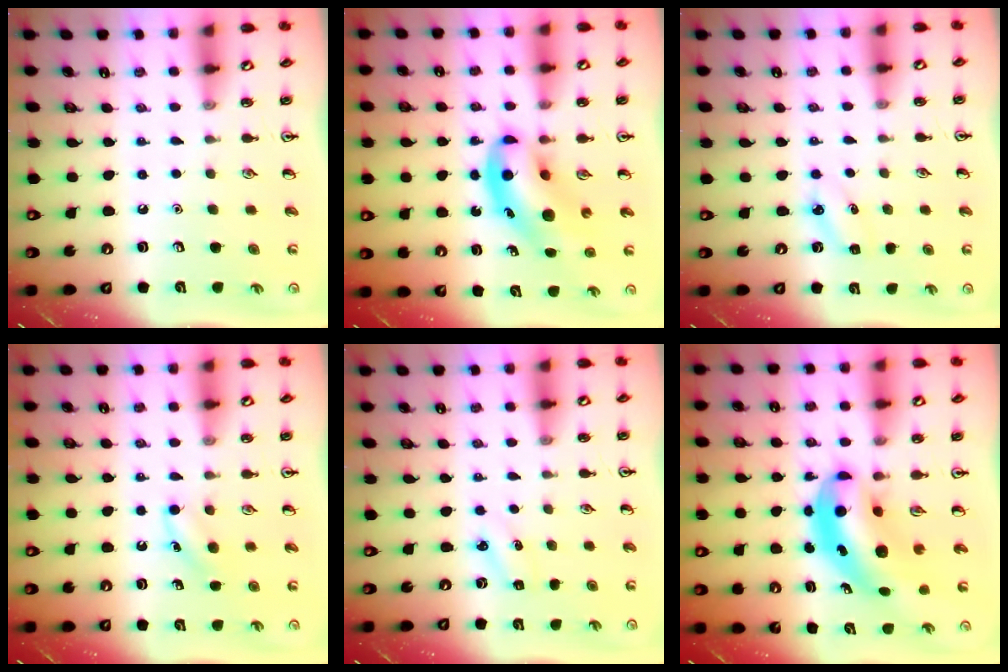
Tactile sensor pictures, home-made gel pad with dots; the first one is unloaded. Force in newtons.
{"total": 10.6, "press": 10.2, "slide": 2.9}
{"total": 4.2, "press": 4.0, "slide": 1.2}
{"total": 3.8, "press": 3.5, "slide": 1.4}
{"total": 2.5, "press": 2.4, "slide": 0.8}
{"total": 8.7, "press": 8.4, "slide": 2.5}